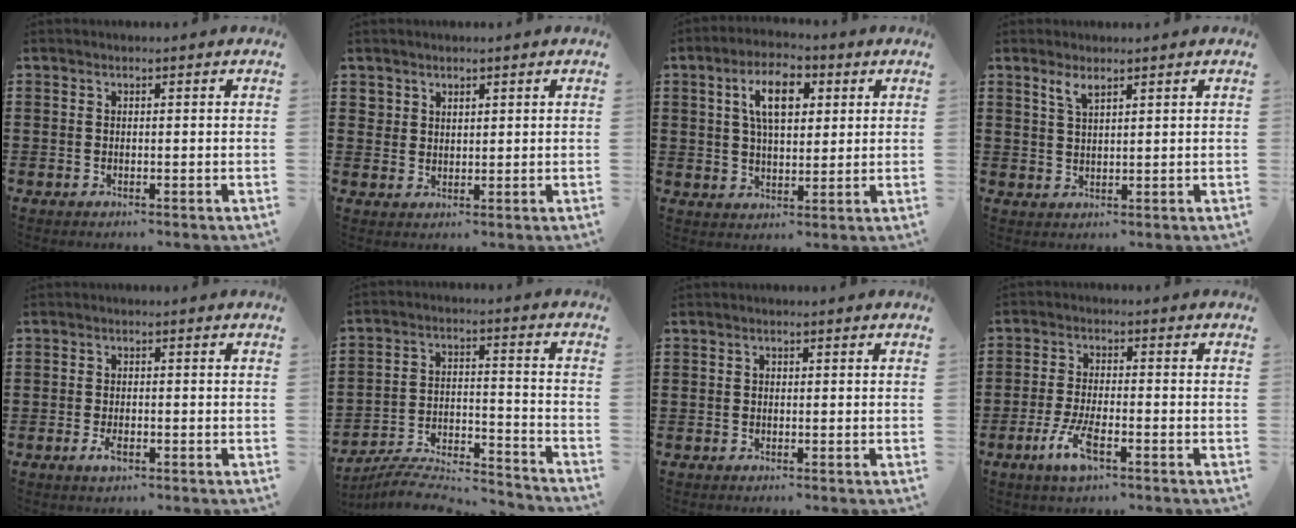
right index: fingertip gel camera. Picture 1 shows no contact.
{"total": 2.2, "force": [1.6, 1.4, 0.1], "torque": [-0.009, 0.007, 0.033]}
{"total": 7.6, "force": [2.7, 3.8, 6.0], "torque": [-0.124, 0.012, 0.042]}
{"total": 2.6, "force": [1.8, 0.8, 1.7], "torque": [-0.039, 0.003, 0.031]}
{"total": 2.3, "force": [-1.0, 0.9, 1.9], "torque": [-0.051, -0.008, -0.022]}
{"total": 6.8, "force": [-6.5, 0.8, 2.0], "torque": [-0.046, -0.002, -0.133]}
{"total": 0.5, "force": [-0.2, 0.4, 0.2], "torque": [-0.006, 0.000, -0.005]}
{"total": 6.0, "force": [-2.9, 1.6, 5.0], "torque": [-0.113, -0.012, -0.057]}